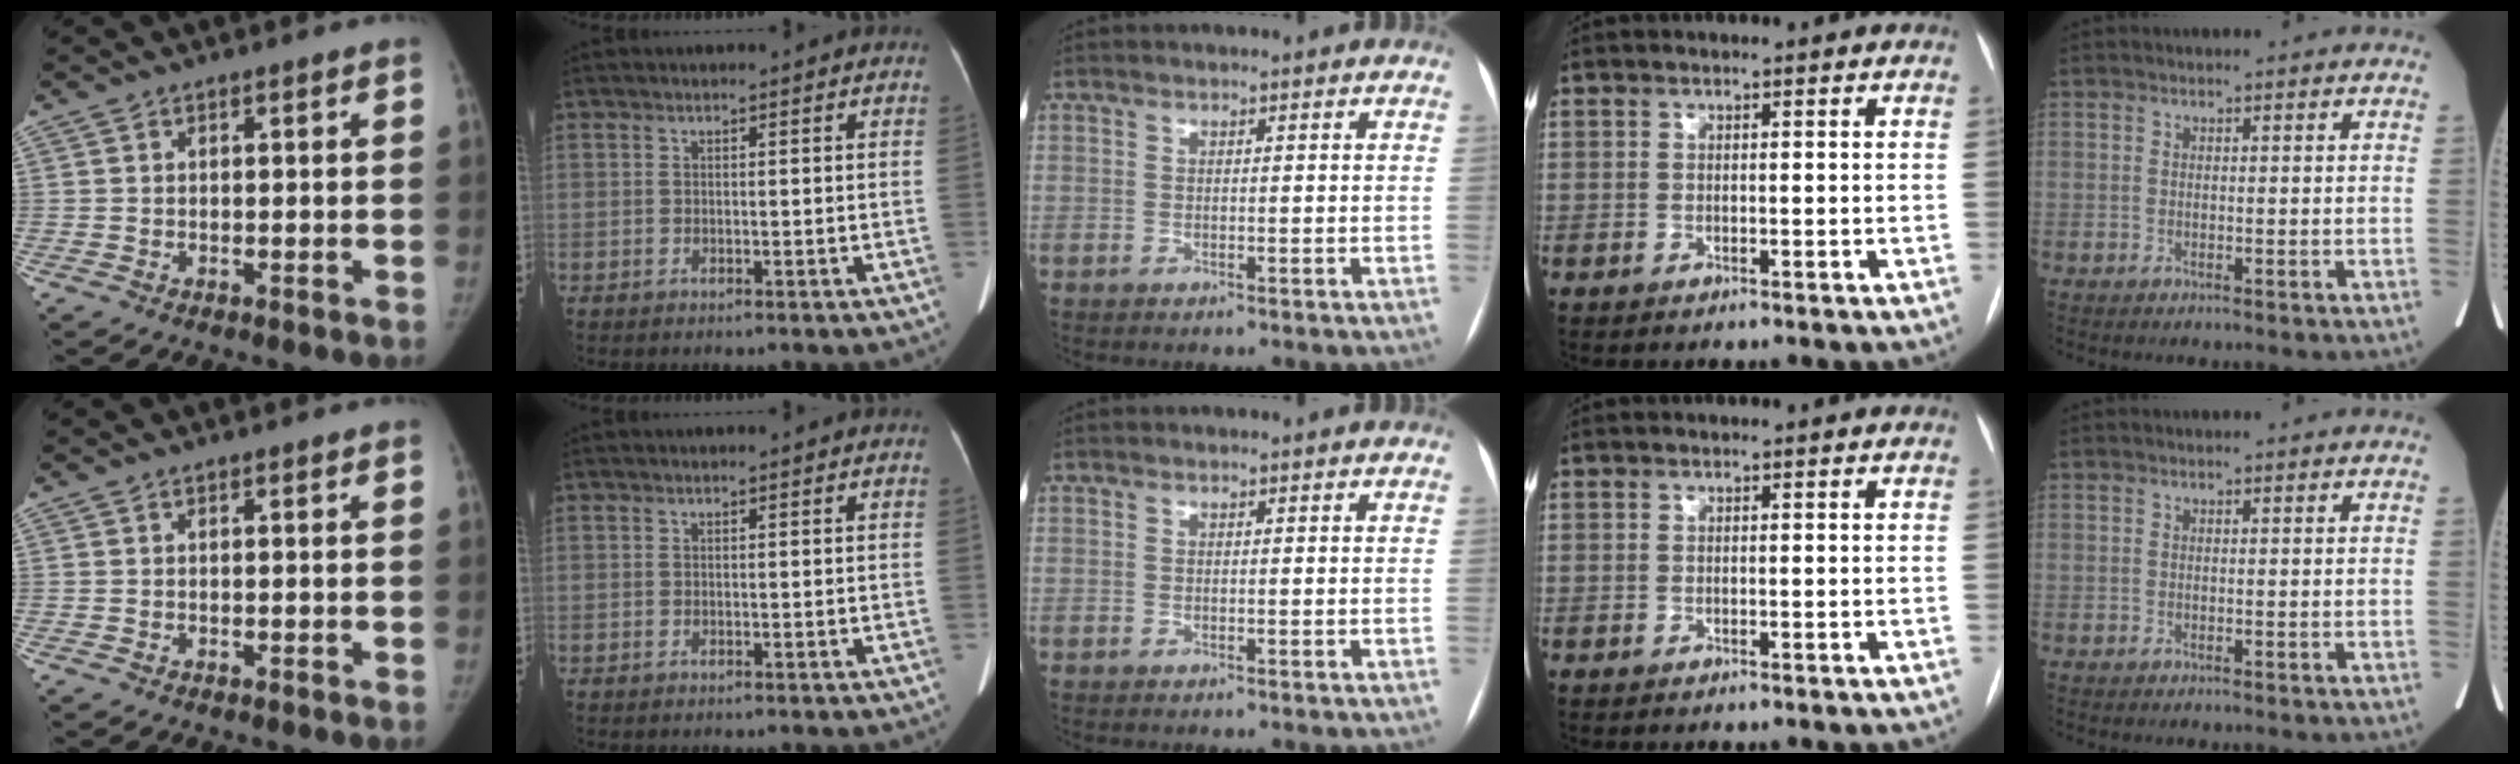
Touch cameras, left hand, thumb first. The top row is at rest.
{}